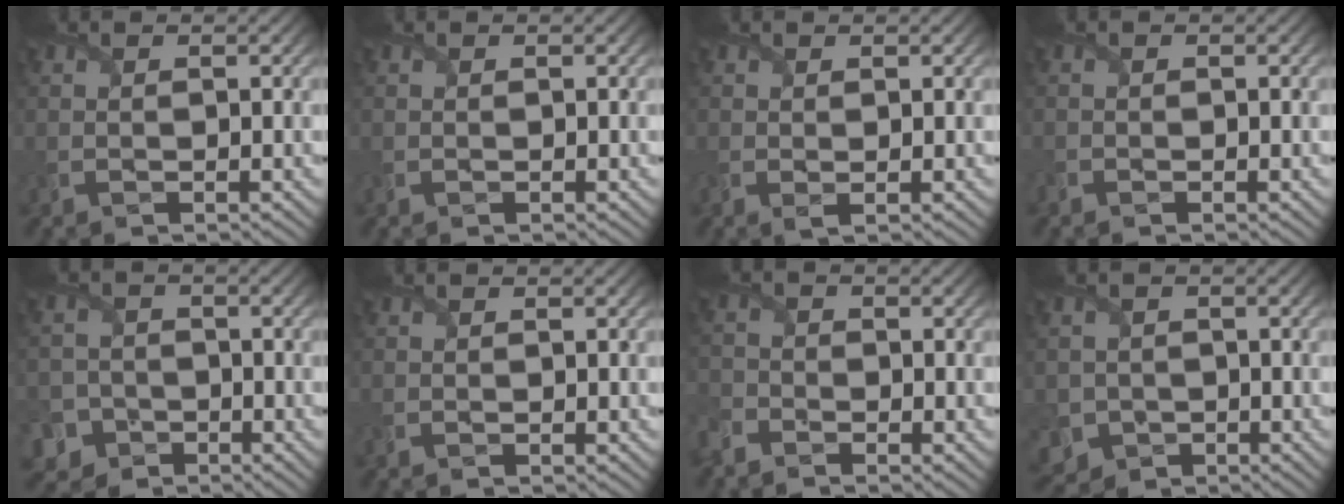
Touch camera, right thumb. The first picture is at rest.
{"total": 0.0}
{"total": 0.9, "force": [0.2, 0.3, 0.8], "torque": [-0.020, -0.001, 0.004]}
{"total": 0.5, "force": [-0.5, 0.2, 0.0], "torque": [-0.001, -0.005, -0.009]}
{"total": 6.2, "force": [-3.4, 5.0, 1.0], "torque": [-0.028, -0.013, -0.082]}
{"total": 0.0}
{"total": 3.2, "force": [-2.6, 1.6, 0.8], "torque": [-0.027, -0.009, -0.070]}
{"total": 4.3, "force": [-1.4, 3.9, 1.1], "torque": [-0.033, -0.017, -0.031]}